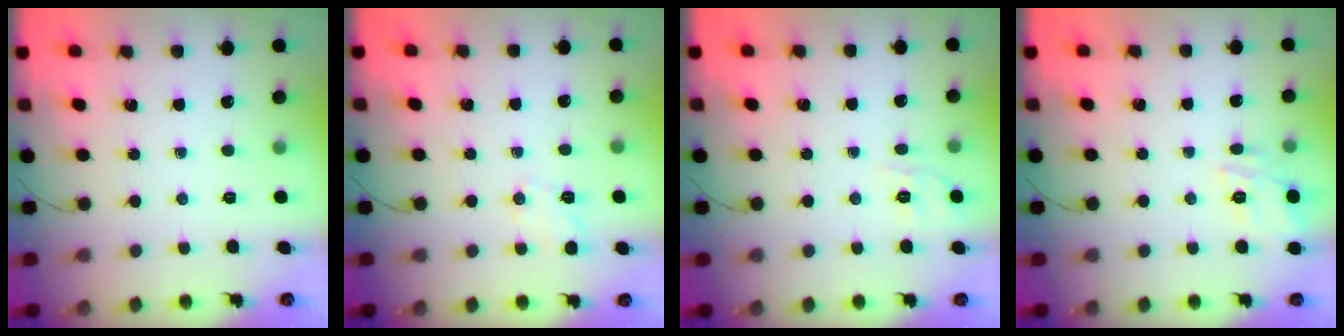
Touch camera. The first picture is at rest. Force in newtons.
{"total": 2.7, "press": 2.3, "slide": 1.5}
{"total": 1.9, "press": 0.8, "slide": 1.6}
{"total": 12.6, "press": 12.6, "slide": 0.6}